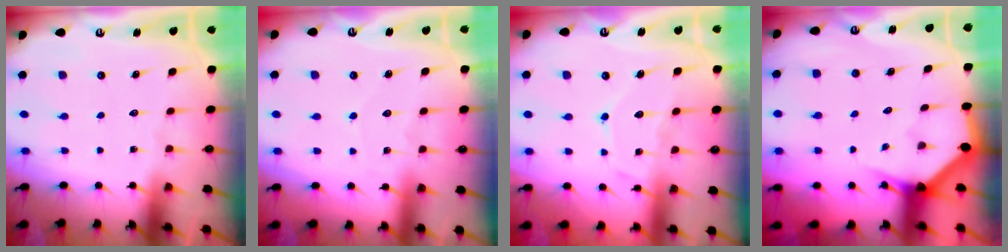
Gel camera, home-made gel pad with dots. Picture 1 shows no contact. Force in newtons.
{"total": 5.3, "press": 5.3, "slide": 0.4}
{"total": 9.7, "press": 9.7, "slide": 0.8}
{"total": 2.6, "press": 2.6, "slide": 0.1}